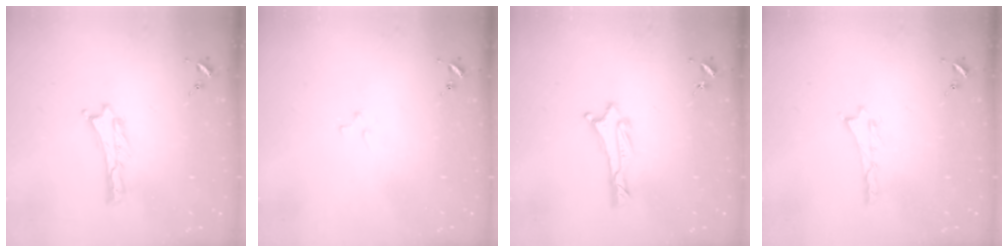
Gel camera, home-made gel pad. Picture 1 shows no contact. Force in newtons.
{"total": 2.1, "press": 2.1, "slide": 0.2}
{"total": 1.1, "press": 1.1, "slide": 0.1}
{"total": 0.0}